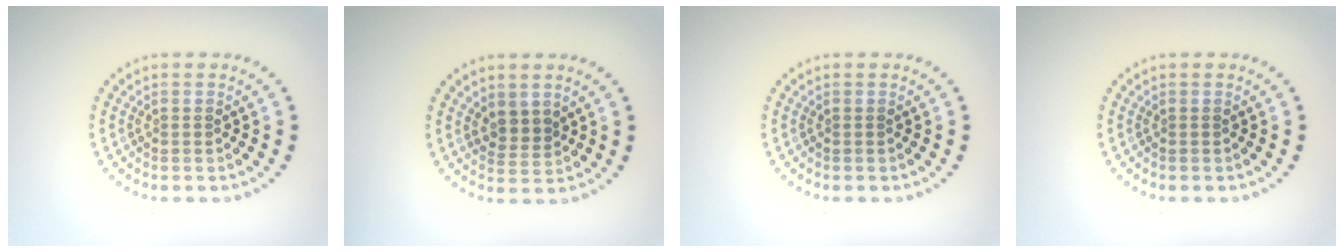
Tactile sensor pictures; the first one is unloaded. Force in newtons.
{"total": 1.9, "press": 1.4, "slide": 1.3}
{"total": 0.0}
{"total": 0.0}